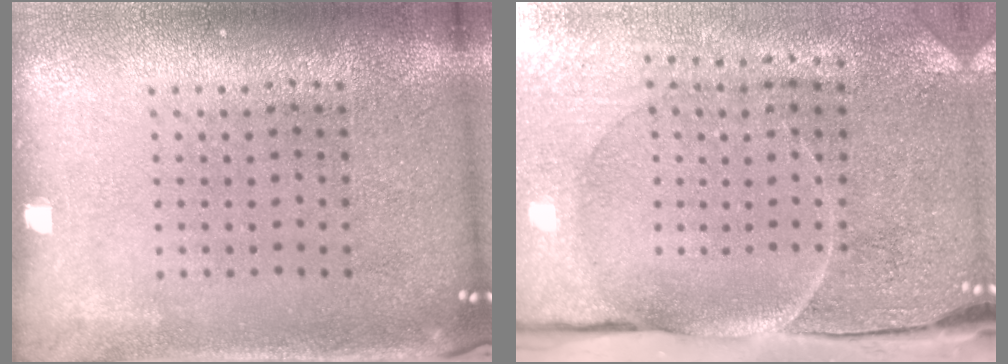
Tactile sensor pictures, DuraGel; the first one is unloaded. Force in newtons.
{"total": 4.8, "press": 3.9, "slide": 2.8}